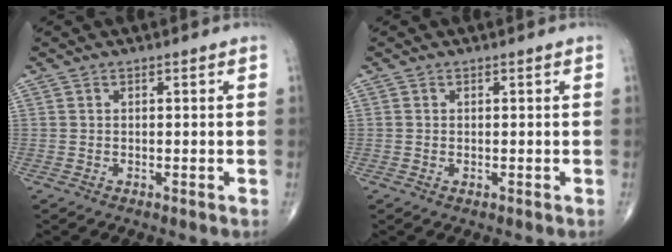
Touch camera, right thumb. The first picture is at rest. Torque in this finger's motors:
{"motor_torque": [-0.12, -0.02, 0.03, 0.09, -0.03]}